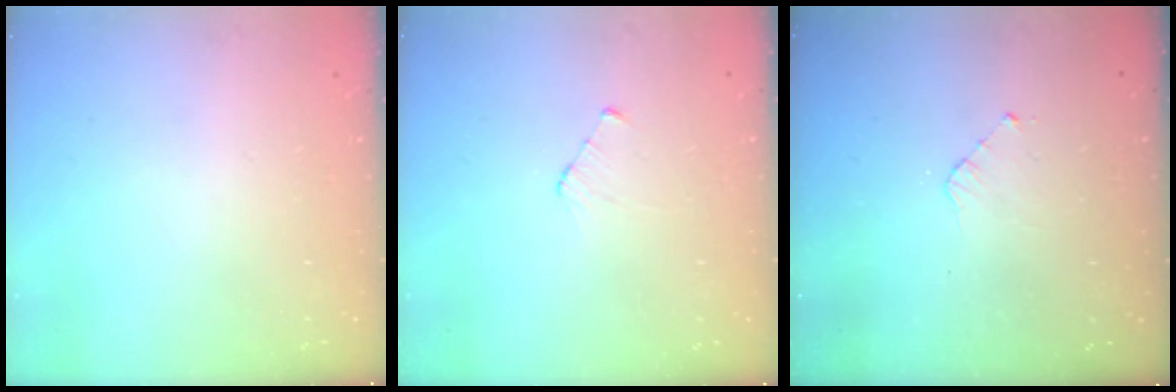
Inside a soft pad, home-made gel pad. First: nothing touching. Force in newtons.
{"total": 3.8, "press": 3.8, "slide": 0.3}
{"total": 2.8, "press": 2.8, "slide": 0.2}